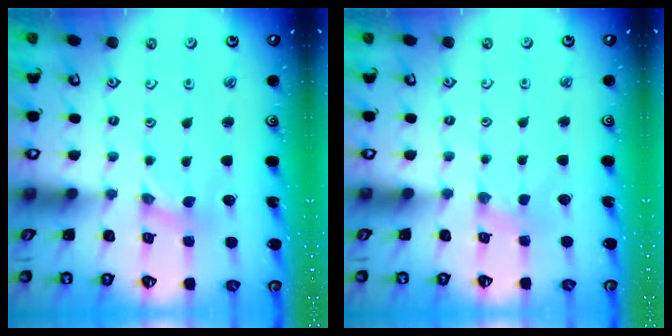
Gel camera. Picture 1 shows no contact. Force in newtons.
{"total": 0.0}